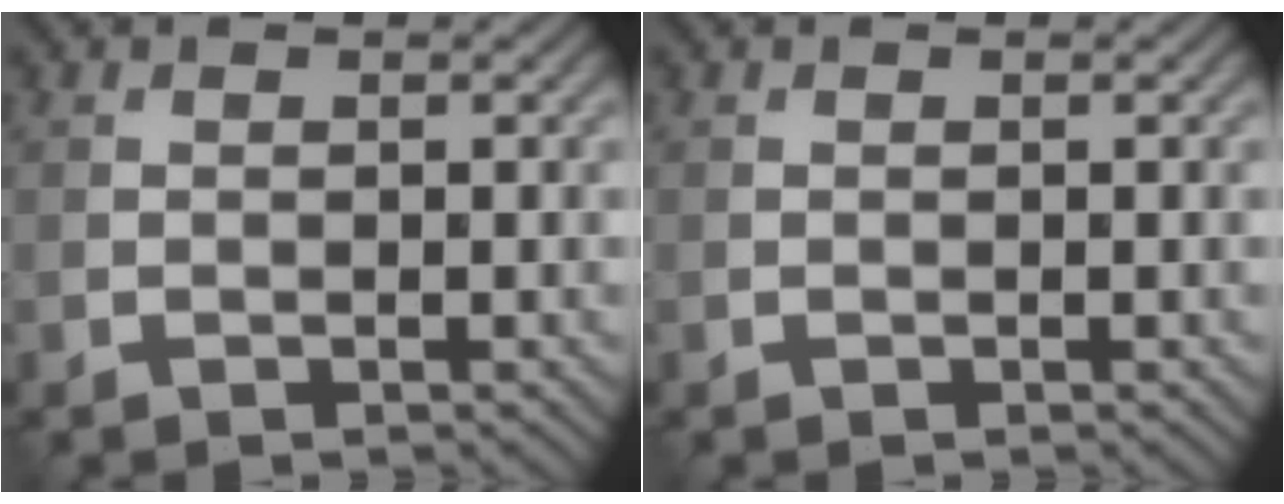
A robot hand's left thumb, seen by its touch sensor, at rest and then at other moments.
{"total": 0.0}